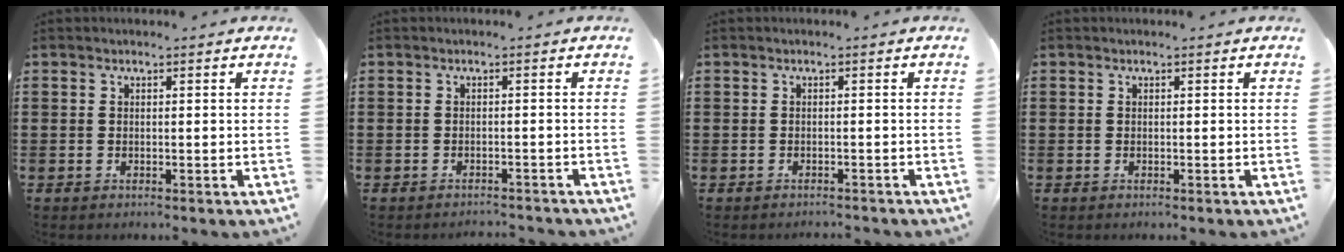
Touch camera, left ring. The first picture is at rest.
{"total": 1.3, "force": [-1.3, 0.0, 0.2], "torque": [-0.006, 0.001, -0.026]}
{"total": 0.9, "force": [-0.8, 0.0, 0.1], "torque": [-0.005, -0.001, -0.017]}
{"total": 0.0}